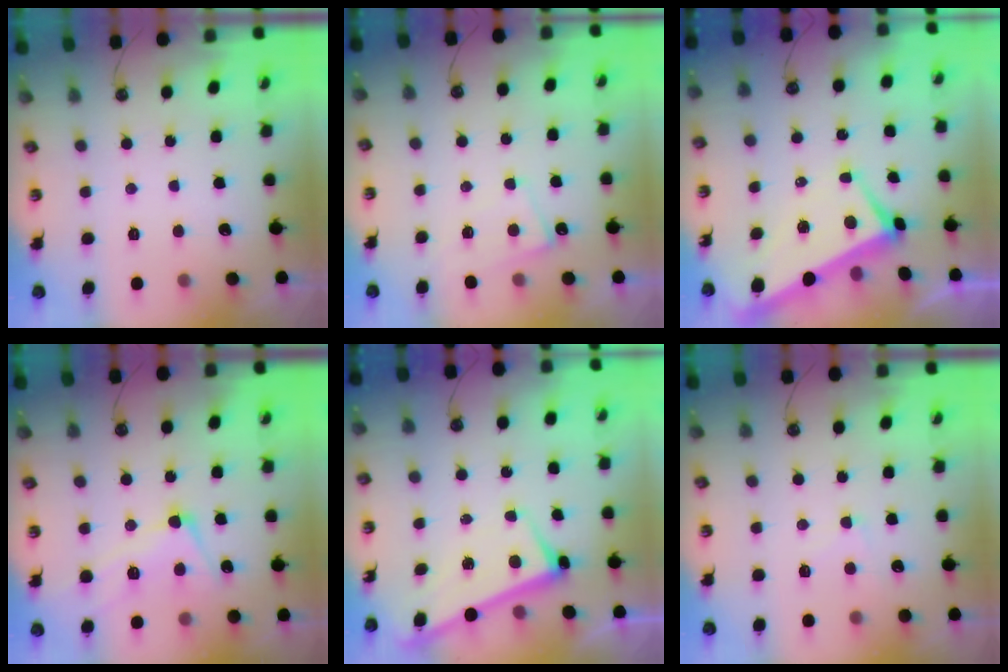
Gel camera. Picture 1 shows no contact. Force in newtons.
{"total": 0.0}
{"total": 1.4, "press": 0.9, "slide": 1.0}
{"total": 3.5, "press": 3.2, "slide": 1.2}
{"total": 2.8, "press": 2.7, "slide": 0.4}
{"total": 0.6, "press": 0.3, "slide": 0.6}